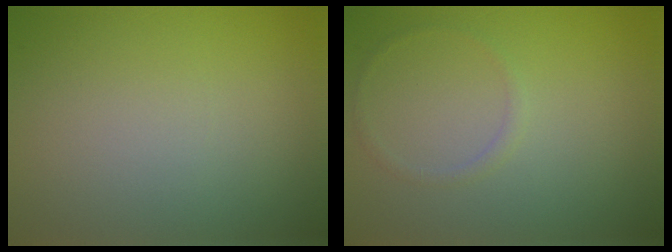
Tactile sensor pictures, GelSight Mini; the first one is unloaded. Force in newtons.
{"total": 0.8, "press": 0.8, "slide": 0.1}